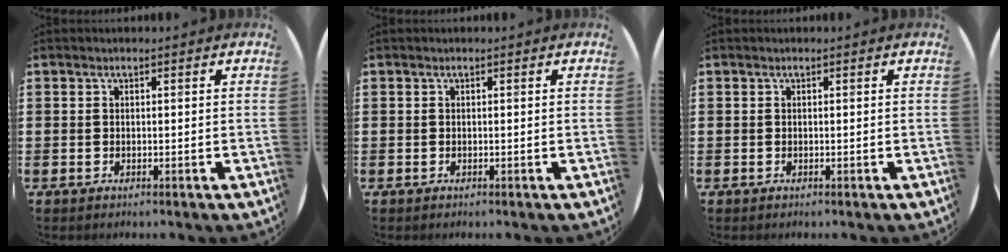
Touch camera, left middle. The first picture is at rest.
{"total": 0.0}
{"total": 0.0}